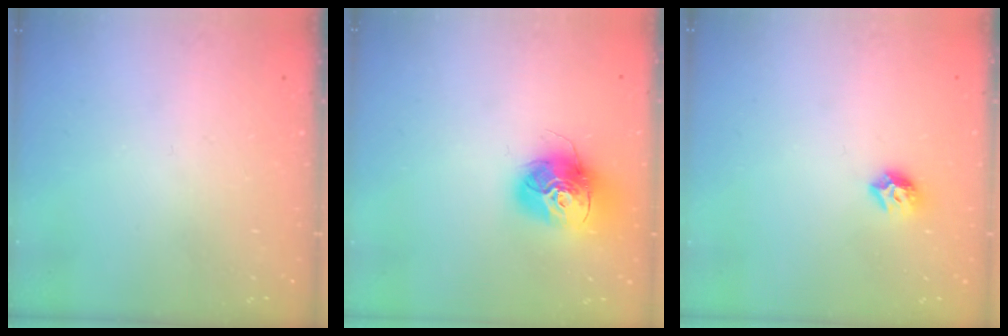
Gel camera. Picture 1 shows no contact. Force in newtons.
{"total": 15.7, "press": 15.6, "slide": 1.6}
{"total": 7.6, "press": 7.6, "slide": 0.7}